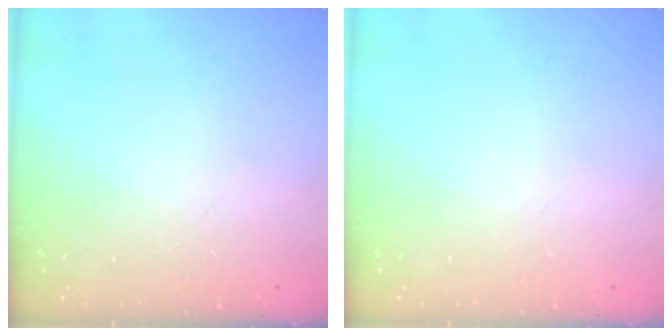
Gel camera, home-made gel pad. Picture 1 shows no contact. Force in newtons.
{"total": 0.0}